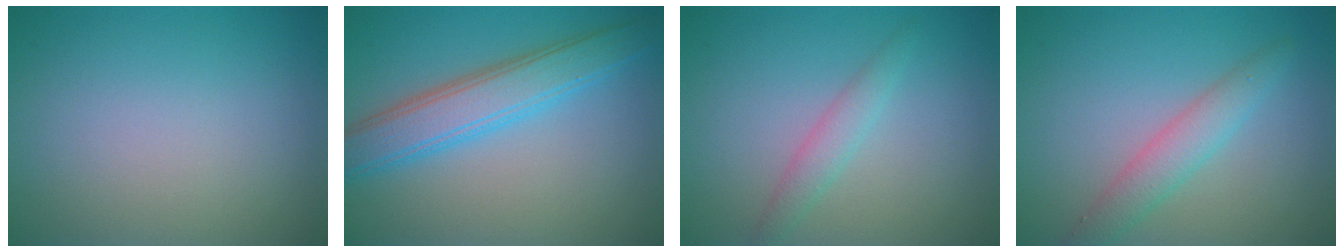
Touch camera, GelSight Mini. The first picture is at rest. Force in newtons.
{"total": 5.2, "press": 5.2, "slide": 0.3}
{"total": 1.8, "press": 1.8, "slide": 0.1}
{"total": 3.0, "press": 3.0, "slide": 0.3}